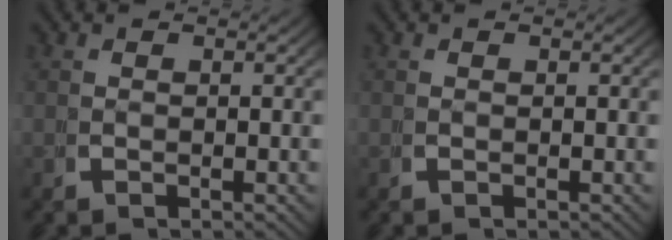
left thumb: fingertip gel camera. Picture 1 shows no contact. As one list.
[{"total": 0.0}]